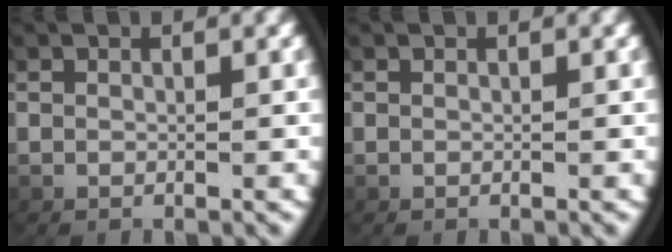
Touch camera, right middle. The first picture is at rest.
{"total": 0.0}